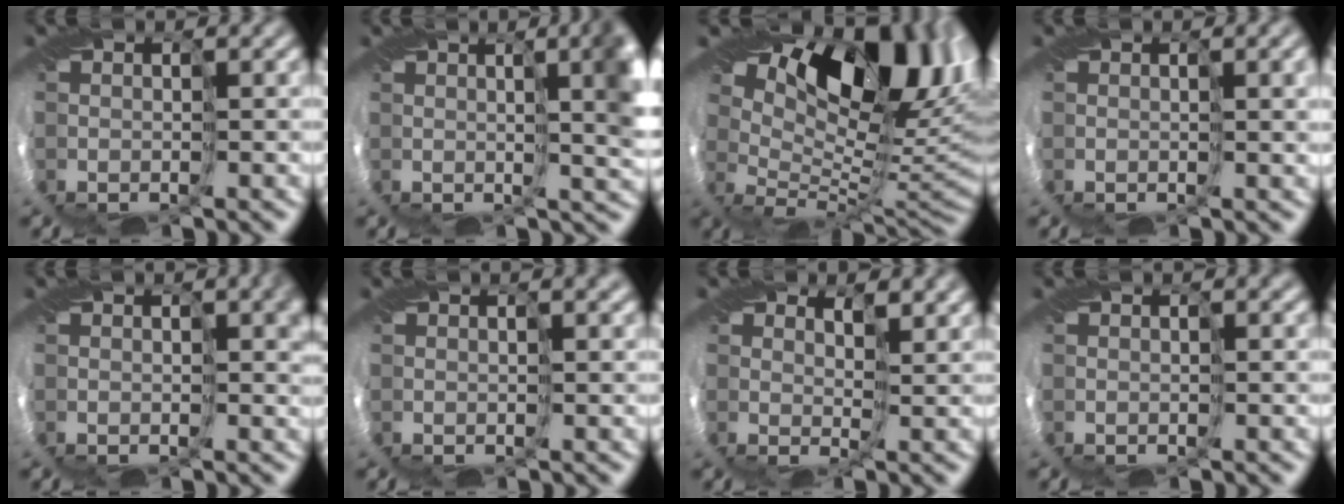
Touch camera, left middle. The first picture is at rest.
{"total": 7.1, "force": [1.8, 1.8, 6.6], "torque": [-0.062, 0.015, 0.025]}
{"total": 12.5, "force": [7.1, 5.1, 8.9], "torque": [-0.119, 0.014, 0.122]}
{"total": 2.9, "force": [1.2, 0.6, 2.6], "torque": [-0.043, 0.002, 0.022]}
{"total": 3.5, "force": [1.1, 1.5, 3.0], "torque": [-0.044, 0.001, 0.019]}
{"total": 1.8, "force": [1.3, 0.1, 1.2], "torque": [-0.018, 0.008, 0.023]}
{"total": 1.7, "force": [1.7, -0.1, 0.4], "torque": [-0.007, 0.004, 0.027]}
{"total": 0.5, "force": [0.3, 0.0, 0.5], "torque": [-0.008, 0.004, 0.004]}